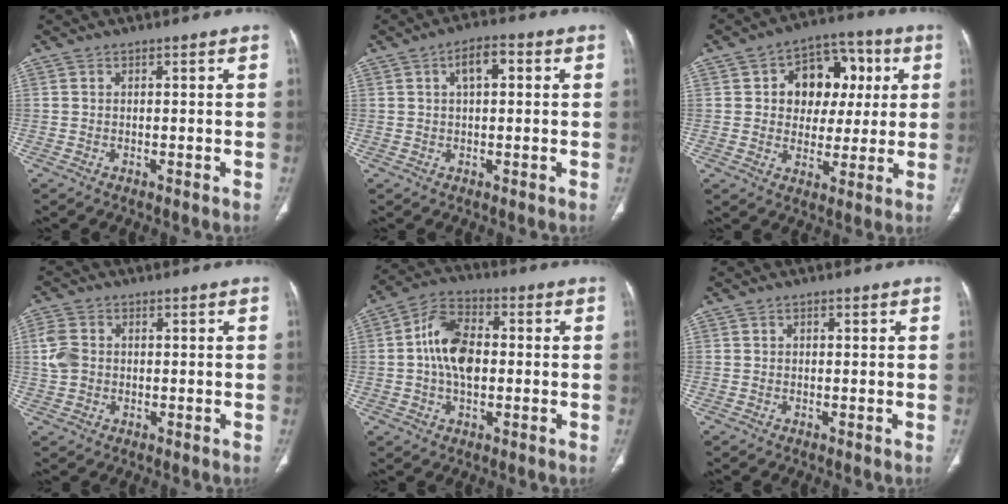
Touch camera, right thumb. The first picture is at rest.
{"total": 5.2, "force": [1.5, 2.5, 4.3], "torque": [-0.064, 0.012, 0.021]}
{"total": 13.9, "force": [2.9, 10.4, 8.9], "torque": [-0.068, 0.013, 0.042]}
{"total": 5.1, "force": [0.3, 4.1, 3.0], "torque": [-0.066, 0.006, 0.004]}
{"total": 11.3, "force": [0.2, 7.1, 8.8], "torque": [-0.155, 0.023, -0.002]}
{"total": 0.8, "force": [0.3, 0.5, 0.6], "torque": [-0.007, 0.001, 0.003]}